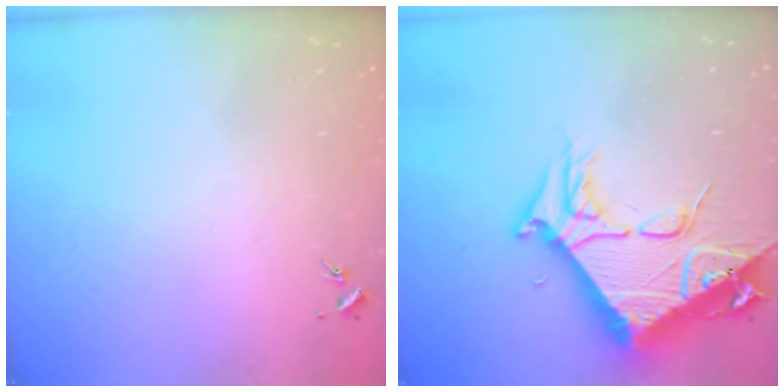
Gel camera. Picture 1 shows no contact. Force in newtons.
{"total": 11.2, "press": 11.1, "slide": 1.1}